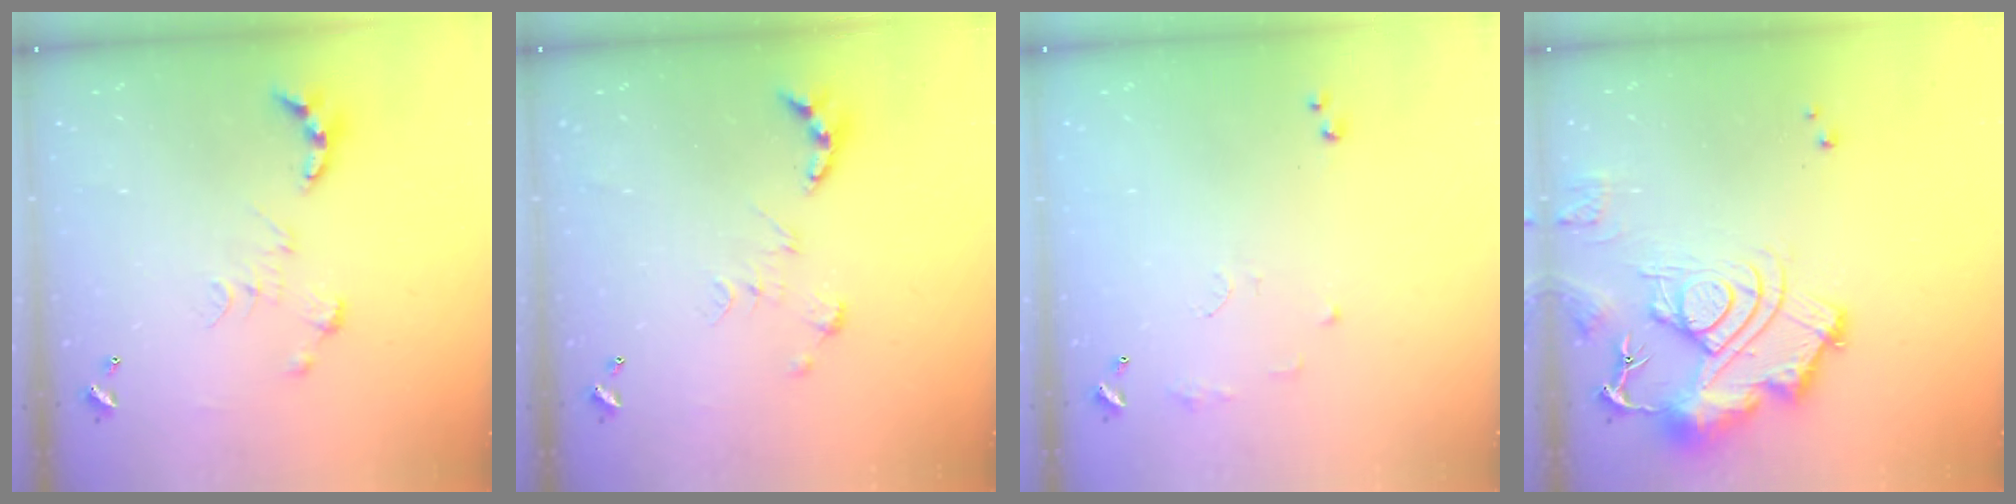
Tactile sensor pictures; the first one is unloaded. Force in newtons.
{"total": 0.0}
{"total": 8.3, "press": 8.3, "slide": 0.8}
{"total": 16.2, "press": 16.1, "slide": 1.7}